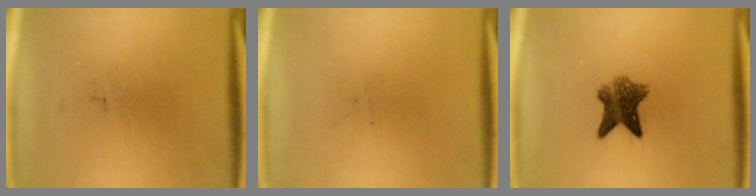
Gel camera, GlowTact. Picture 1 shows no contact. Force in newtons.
{"total": 0.0}
{"total": 6.7}